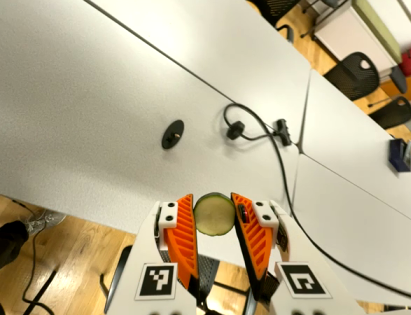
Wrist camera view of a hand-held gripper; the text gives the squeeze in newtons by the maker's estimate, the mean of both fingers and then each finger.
{"total": 10.3, "left": 10.9, "right": 9.7}